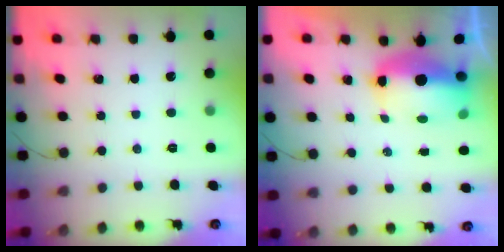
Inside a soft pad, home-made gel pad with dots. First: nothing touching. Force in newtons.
{"total": 9.0, "press": 8.8, "slide": 1.8}